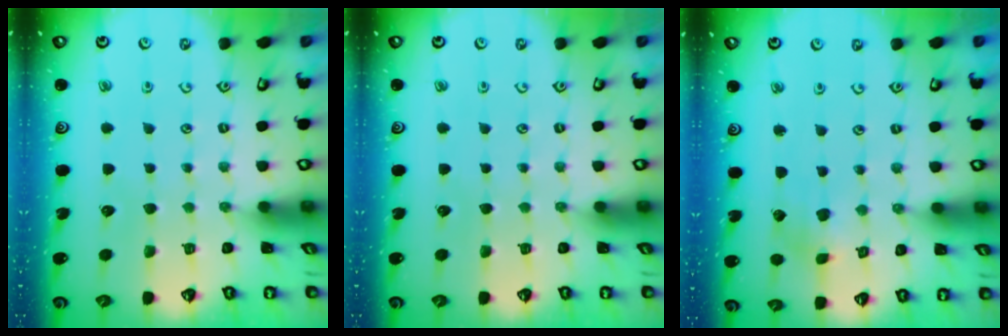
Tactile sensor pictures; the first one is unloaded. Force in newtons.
{"total": 0.0}
{"total": 2.9, "press": 2.9, "slide": 0.1}